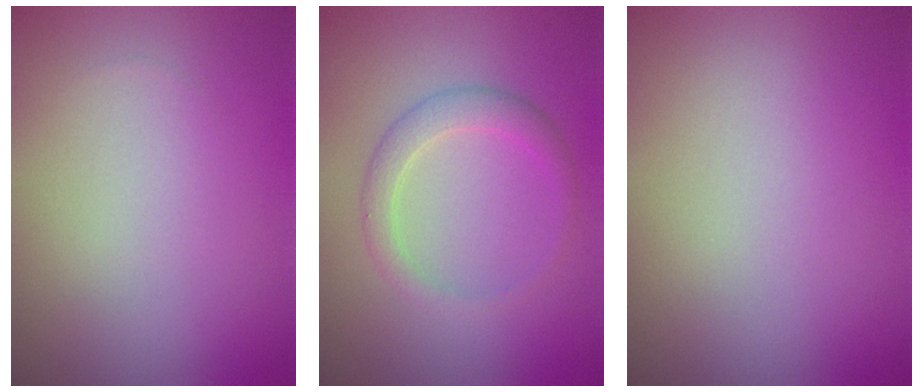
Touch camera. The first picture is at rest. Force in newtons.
{"total": 2.1, "press": 2.1, "slide": 0.1}
{"total": 0.0}